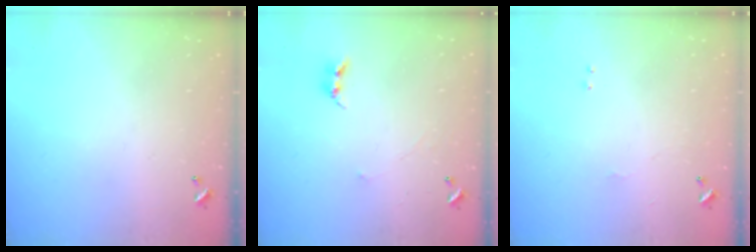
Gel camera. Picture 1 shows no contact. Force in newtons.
{"total": 2.7, "press": 2.7, "slide": 0.3}
{"total": 1.8, "press": 1.8, "slide": 0.6}